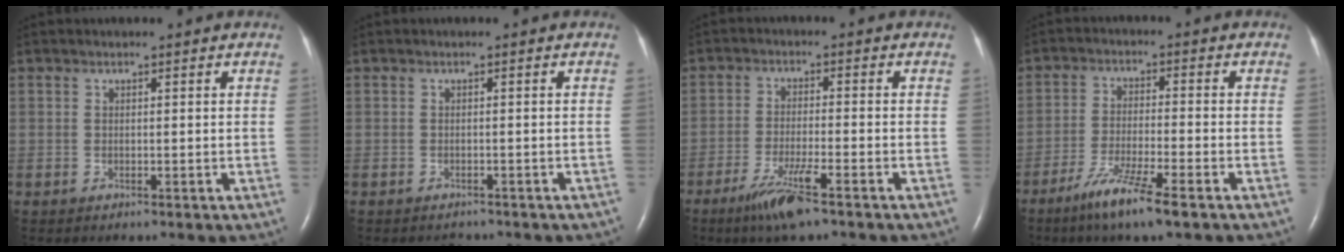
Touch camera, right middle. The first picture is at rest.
{"total": 2.7, "force": [-2.4, 1.1, 0.7], "torque": [-0.014, -0.002, -0.022]}
{"total": 6.7, "force": [-4.4, 0.3, 5.1], "torque": [-0.106, -0.015, -0.080]}
{"total": 7.9, "force": [-5.2, 0.1, 6.0], "torque": [-0.120, -0.020, -0.094]}